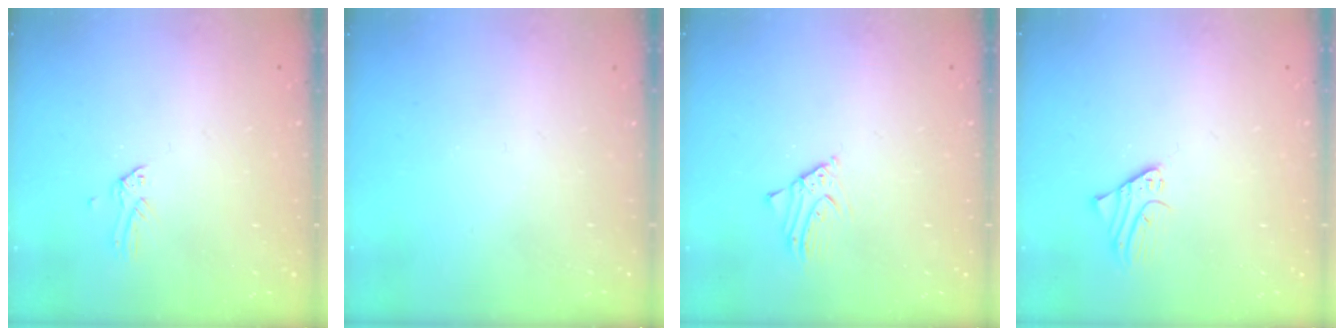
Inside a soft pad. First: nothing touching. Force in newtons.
{"total": 0.0}
{"total": 2.4, "press": 2.4, "slide": 0.2}
{"total": 1.8, "press": 1.8, "slide": 0.1}